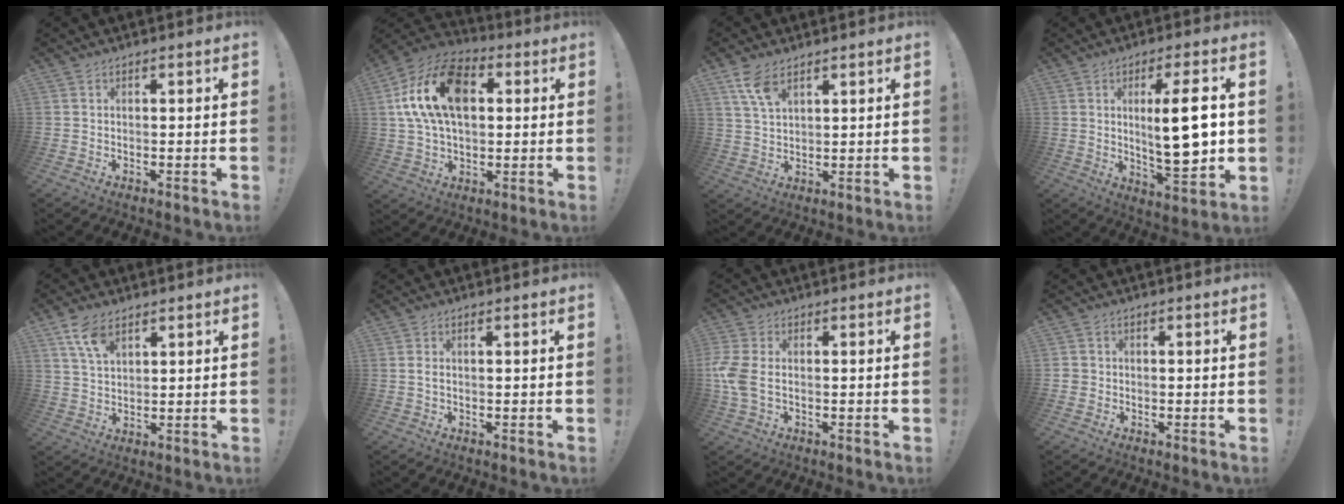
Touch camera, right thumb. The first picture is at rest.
{"total": 19.2, "force": [4.6, 12.1, 14.1], "torque": [-0.254, 0.001, 0.083]}
{"total": 7.0, "force": [4.4, 3.0, 4.4], "torque": [-0.079, -0.021, 0.084]}
{"total": 14.9, "force": [1.7, 3.3, 14.4], "torque": [-0.227, -0.013, 0.017]}
{"total": 7.3, "force": [4.6, 3.6, 4.3], "torque": [-0.072, -0.021, 0.085]}
{"total": 1.1, "force": [0.3, 0.0, 1.0], "torque": [-0.021, 0.001, 0.006]}
{"total": 6.6, "force": [-0.5, 4.0, 5.2], "torque": [-0.130, -0.004, -0.010]}
{"total": 1.7, "force": [-0.8, 1.4, 0.7], "torque": [-0.011, 0.007, -0.013]}